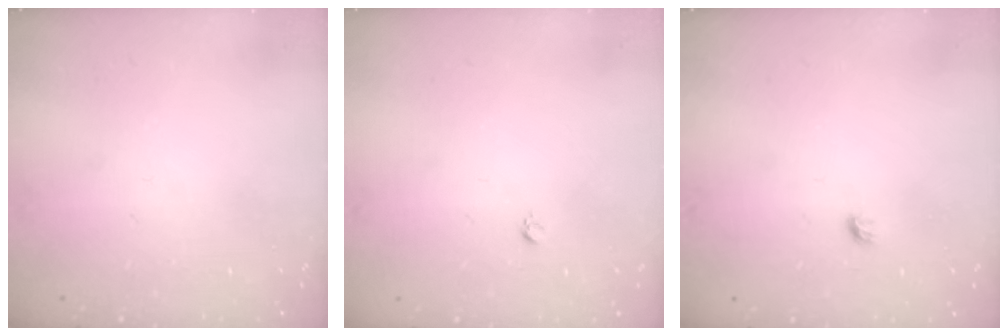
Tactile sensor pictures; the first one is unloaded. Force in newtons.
{"total": 2.7, "press": 2.7, "slide": 0.3}
{"total": 3.6, "press": 3.5, "slide": 1.0}